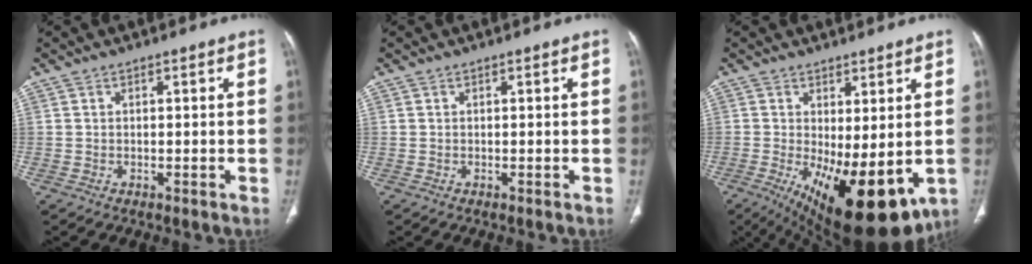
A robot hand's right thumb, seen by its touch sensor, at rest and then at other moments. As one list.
[{"total": 0.0}, {"total": 17.0, "force": [-4.0, 6.8, 15.0], "torque": [-0.219, -0.027, -0.035]}]